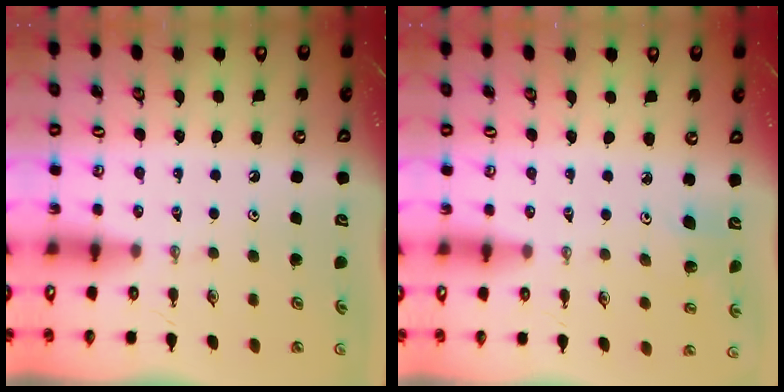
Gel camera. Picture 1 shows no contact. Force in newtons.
{"total": 5.7, "press": 5.5, "slide": 1.2}